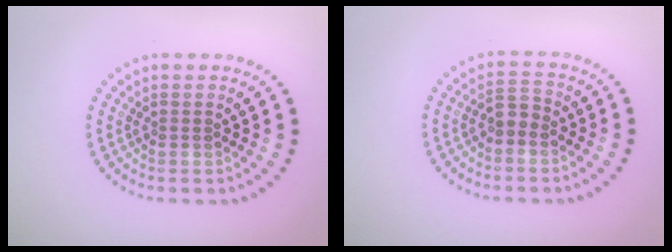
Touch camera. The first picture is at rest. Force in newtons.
{"total": 1.6, "press": 1.4, "slide": 0.7}